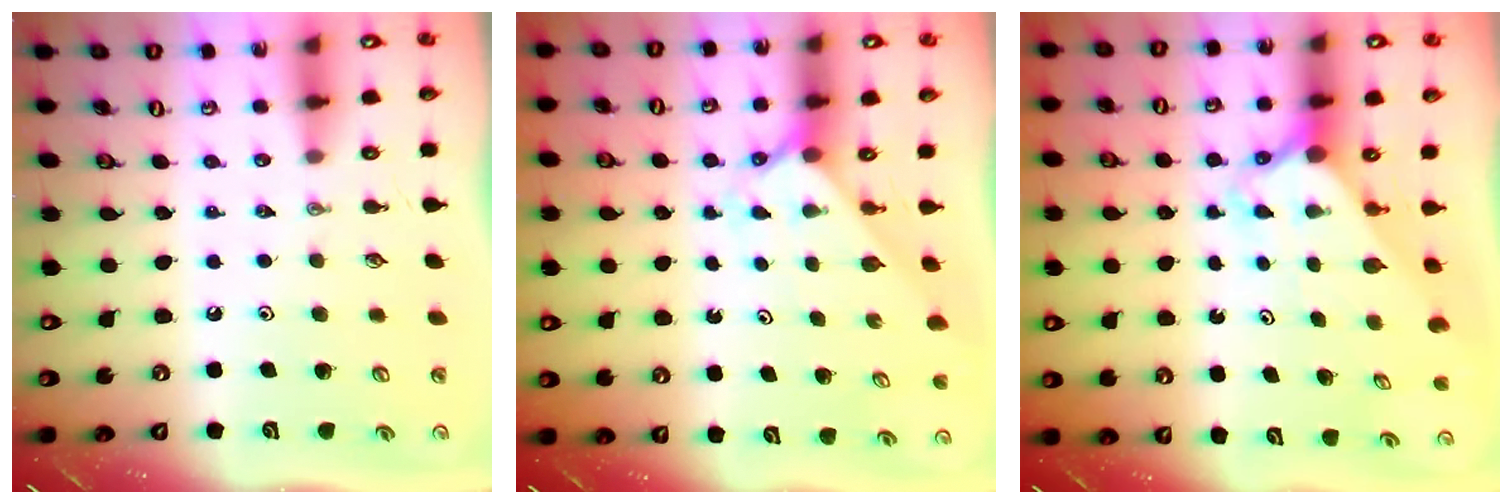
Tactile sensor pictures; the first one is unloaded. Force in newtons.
{"total": 2.1, "press": 2.1, "slide": 0.2}
{"total": 2.5, "press": 2.5, "slide": 0.2}